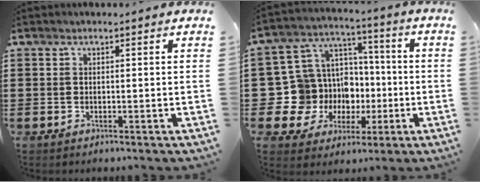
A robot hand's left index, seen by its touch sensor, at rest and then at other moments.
{"total": 12.3, "force": [-1.7, 11.6, 3.9], "torque": [-0.153, -0.016, -0.015]}